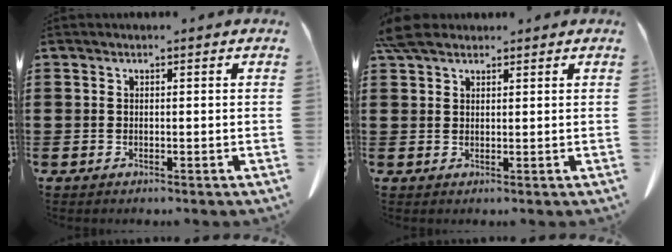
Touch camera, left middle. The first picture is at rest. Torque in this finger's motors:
{"motor_torque": [1.76, 0.38, 0.34, 0.13]}